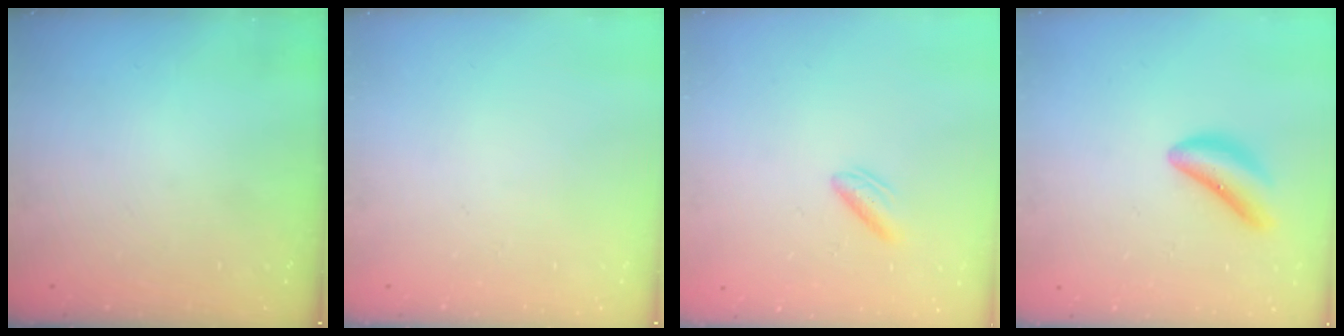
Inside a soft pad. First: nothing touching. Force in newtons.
{"total": 0.0}
{"total": 3.0, "press": 2.8, "slide": 0.9}
{"total": 9.5, "press": 9.4, "slide": 0.5}